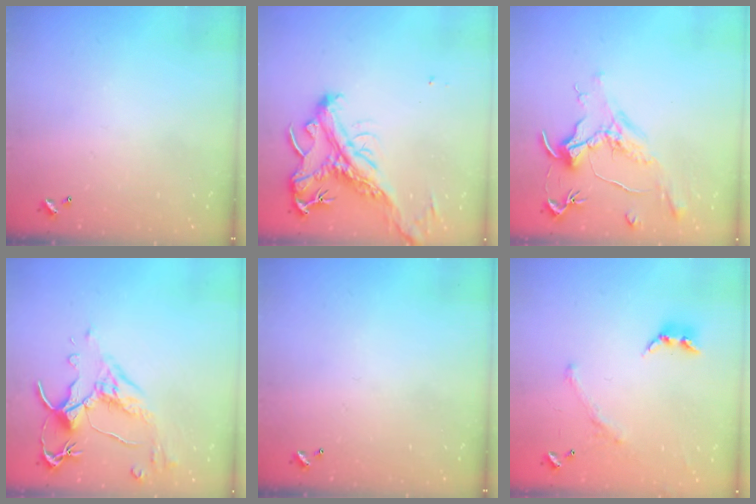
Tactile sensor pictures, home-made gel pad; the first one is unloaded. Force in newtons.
{"total": 2.6, "press": 2.2, "slide": 1.4}
{"total": 1.6, "press": 1.4, "slide": 0.7}
{"total": 2.5, "press": 2.1, "slide": 1.4}
{"total": 0.0}
{"total": 1.5, "press": 1.0, "slide": 1.2}